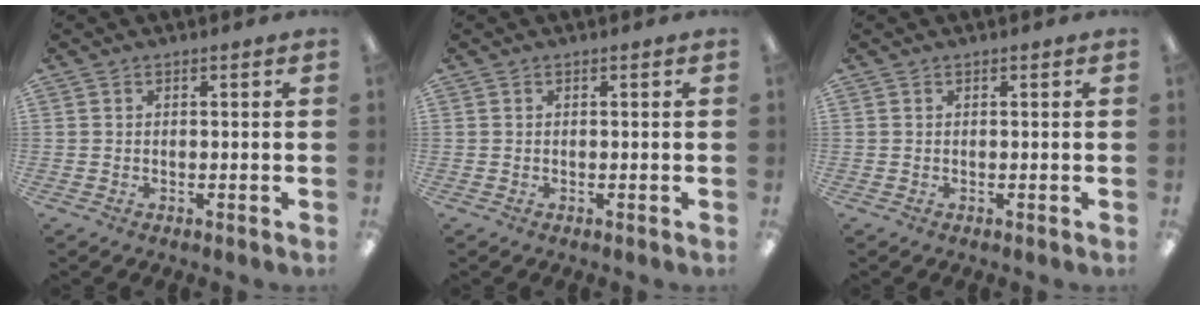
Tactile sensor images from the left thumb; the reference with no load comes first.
{"total": 0.0}
{"total": 0.0}